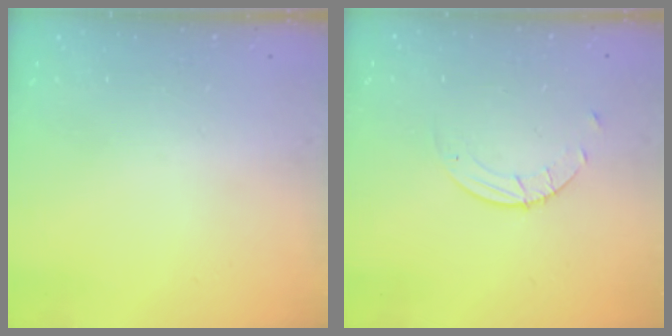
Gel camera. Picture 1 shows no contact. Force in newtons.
{"total": 3.8, "press": 3.8, "slide": 0.3}